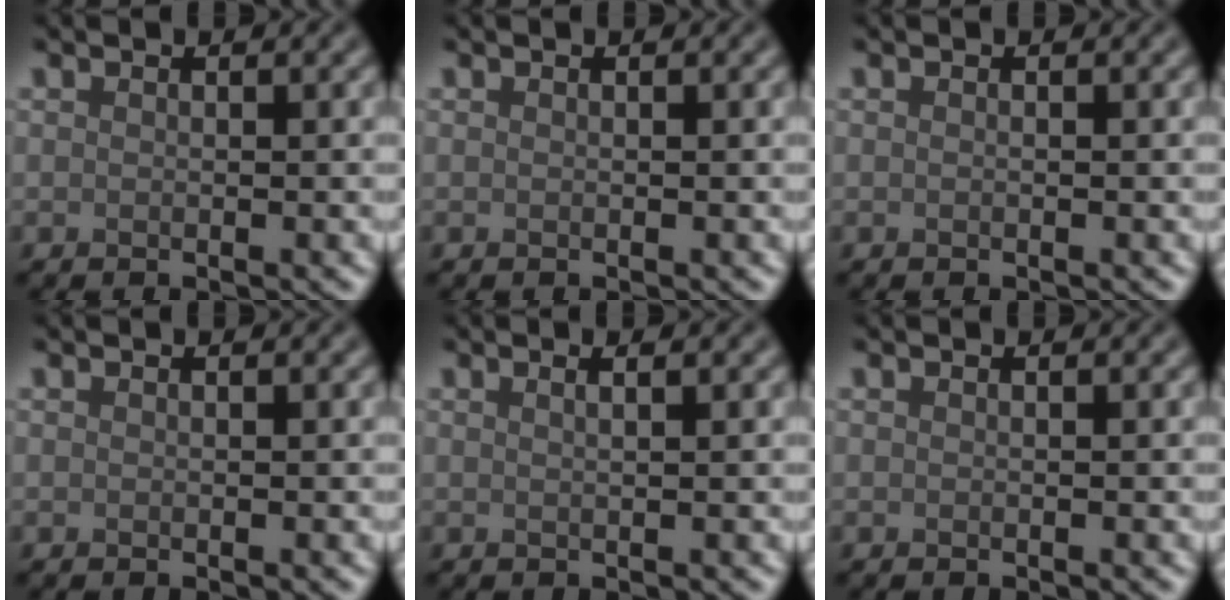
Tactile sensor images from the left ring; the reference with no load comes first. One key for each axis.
{"total": 0.0}
{"total": 0.0}
{"total": 0.0}
{"total": 1.9, "fx": 1.0, "fy": 0.9, "fz": 1.4, "tx": -0.002, "ty": -0.001, "tz": -0.007}
{"total": 0.0}